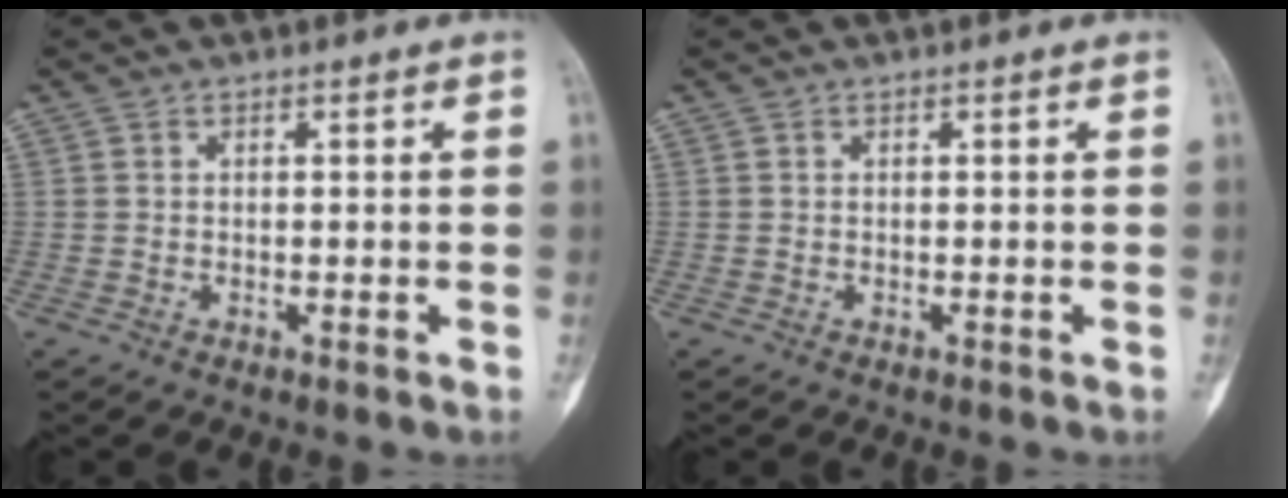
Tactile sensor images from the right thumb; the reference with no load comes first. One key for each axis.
{"total": 0.0}